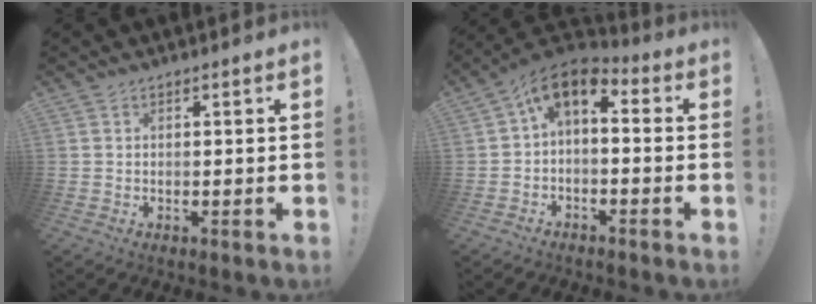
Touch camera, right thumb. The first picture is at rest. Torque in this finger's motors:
{"motor_torque": [1.36, 1.36, 0.06, 0.04, 0.09]}